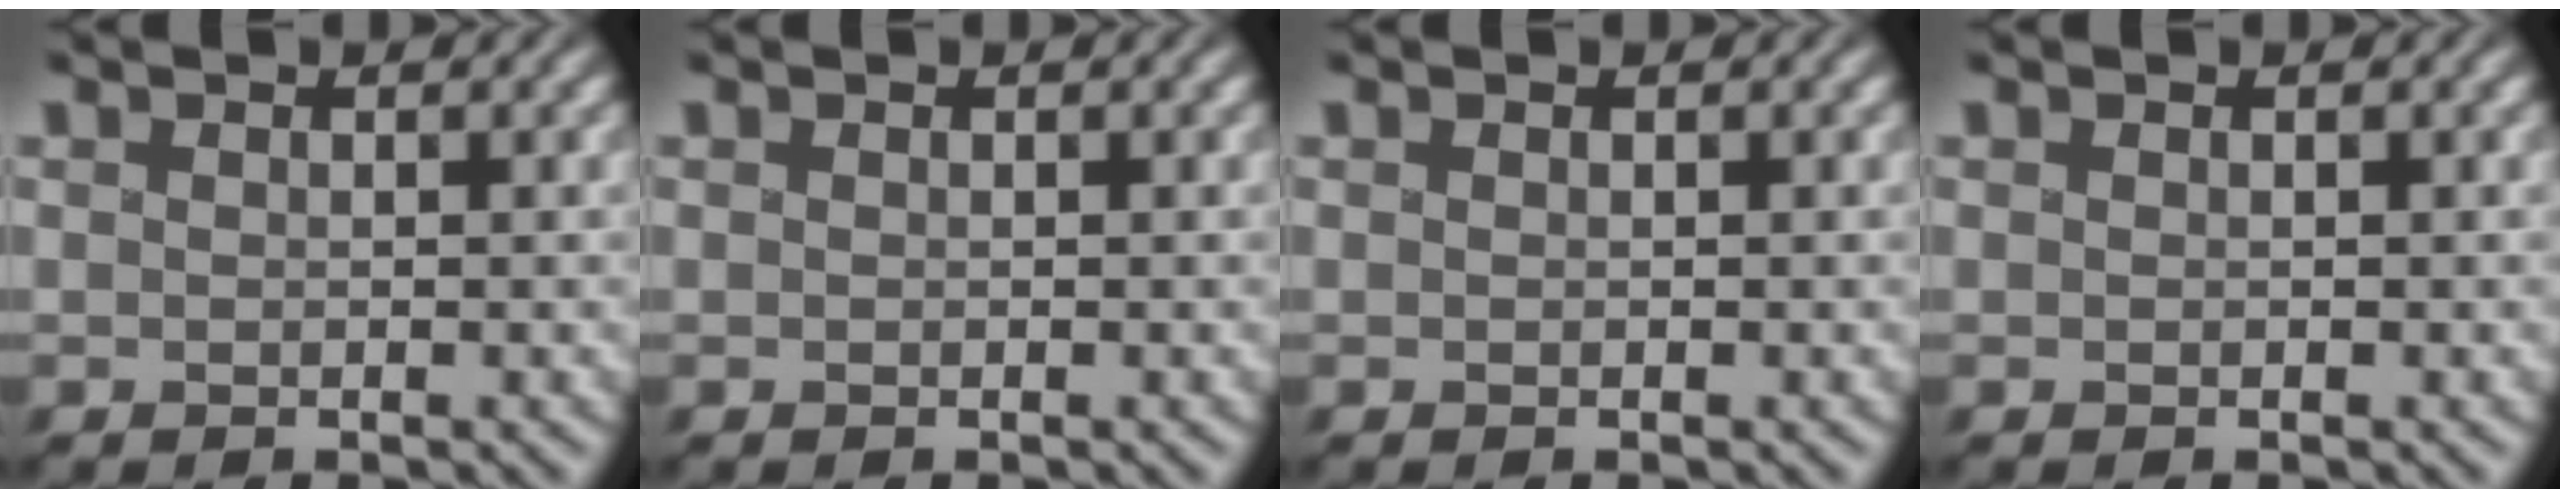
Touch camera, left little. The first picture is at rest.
{"total": 0.0}
{"total": 0.0}
{"total": 0.0}